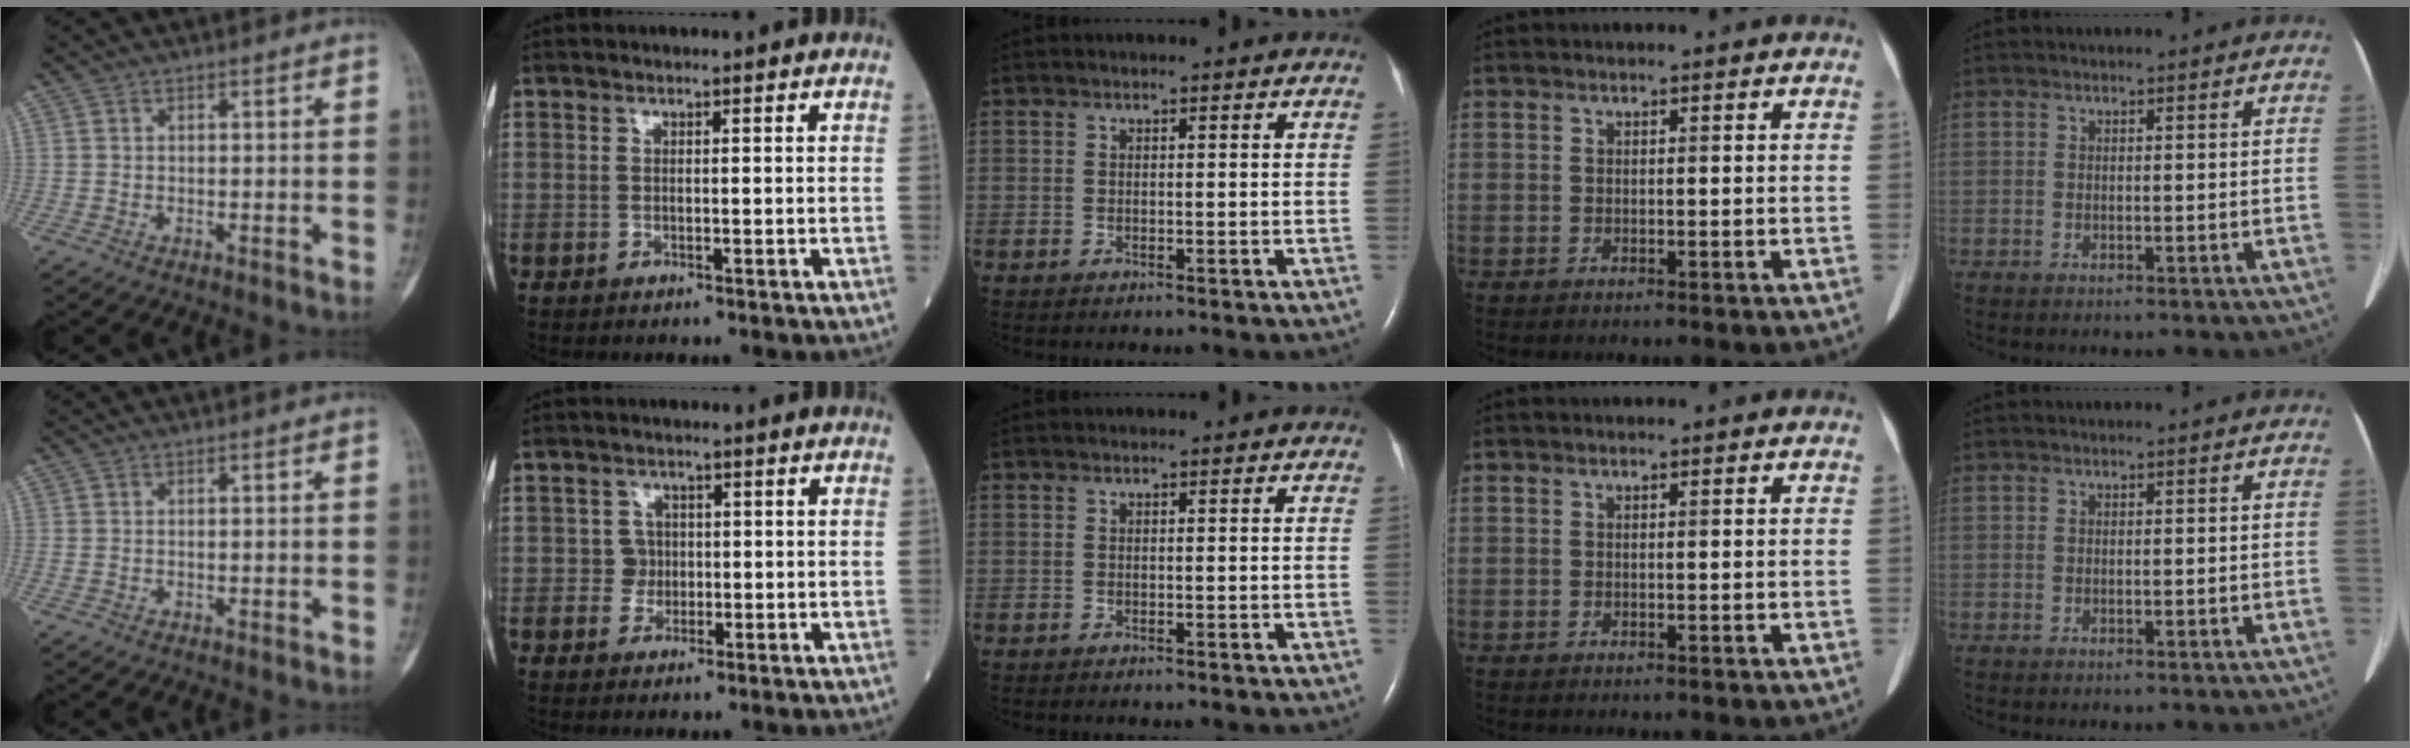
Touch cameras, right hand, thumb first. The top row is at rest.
{"index": {"total": 2.2, "force": [-0.1, 2.2, 0.1], "torque": [0.005, 0.007, -0.005]}}